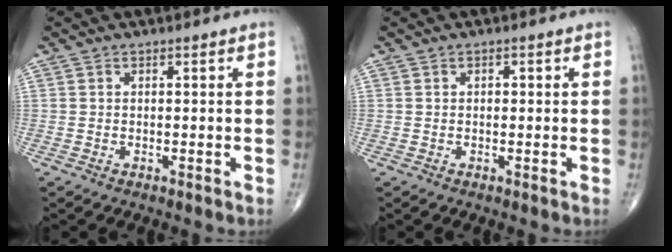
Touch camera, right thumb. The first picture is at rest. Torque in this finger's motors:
{"motor_torque": [-0.05, -0.17, 0.00, -0.10, 0.05]}